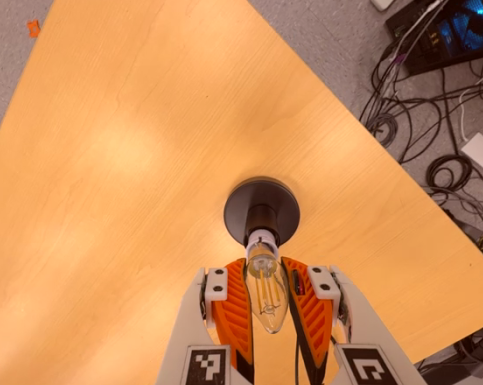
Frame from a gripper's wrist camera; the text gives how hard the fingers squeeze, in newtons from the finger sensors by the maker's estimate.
{"total": 20.4, "left": 19.1, "right": 21.6}